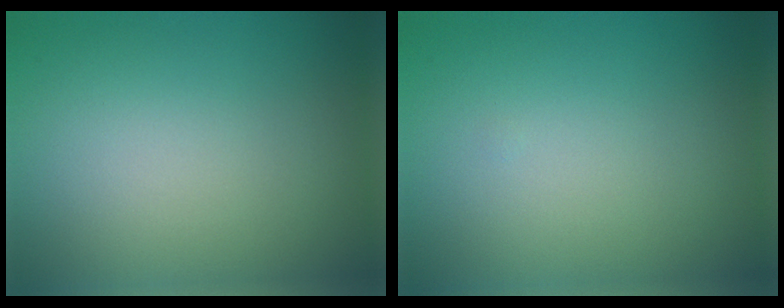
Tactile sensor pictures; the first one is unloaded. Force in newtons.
{"total": 0.0}